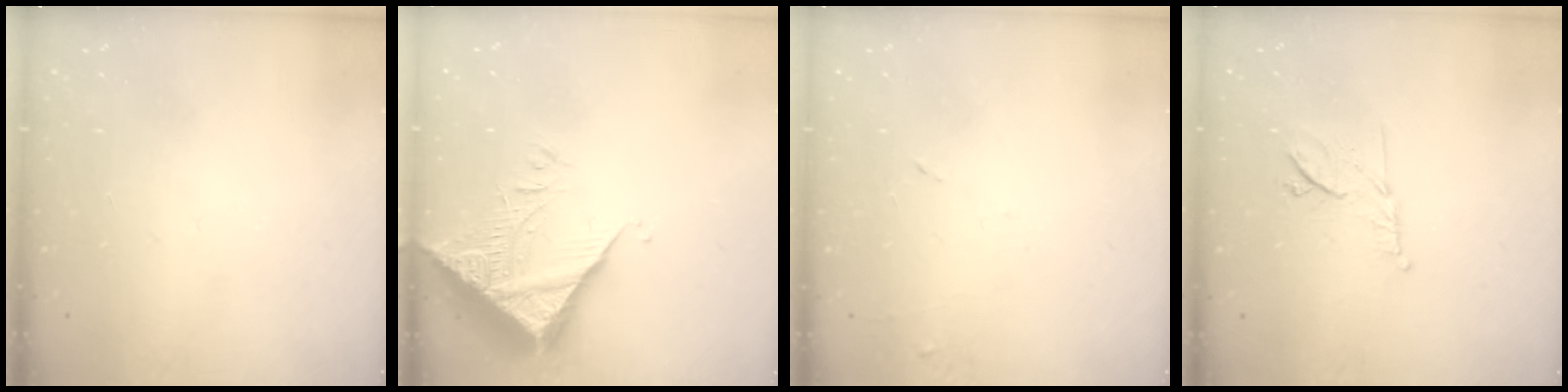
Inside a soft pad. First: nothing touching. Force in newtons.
{"total": 9.0, "press": 8.9, "slide": 0.8}
{"total": 6.1, "press": 6.1, "slide": 0.6}
{"total": 9.7, "press": 9.7, "slide": 0.6}